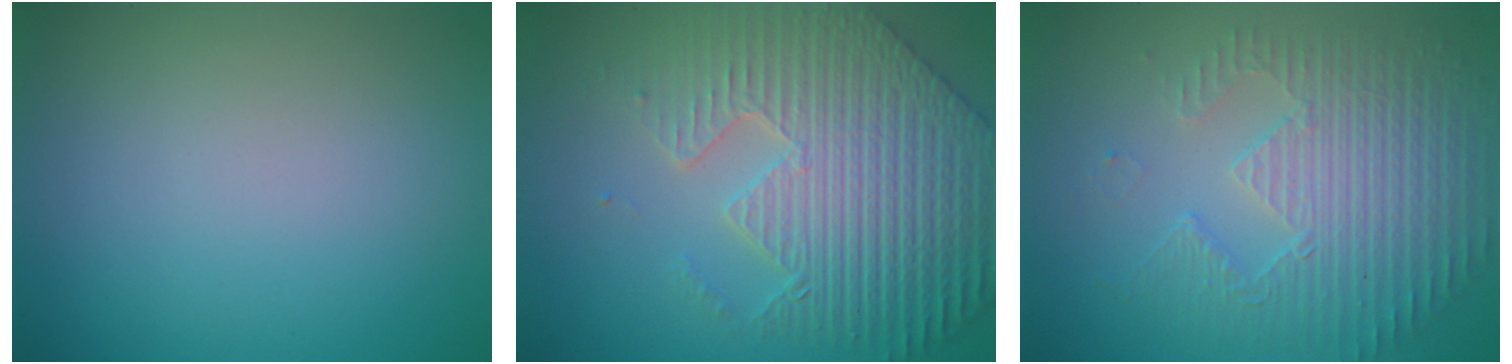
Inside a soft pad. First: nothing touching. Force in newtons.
{"total": 8.6, "press": 6.5, "slide": 5.6}
{"total": 4.0, "press": 3.6, "slide": 1.7}